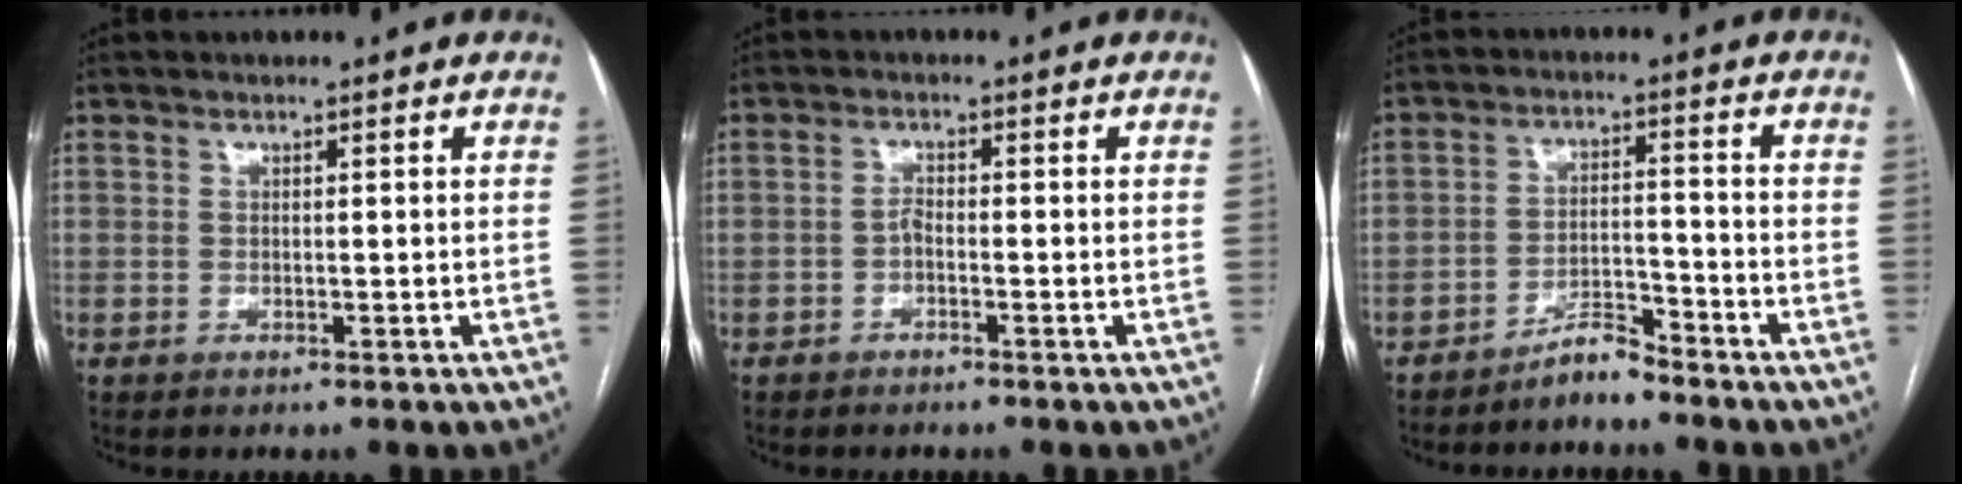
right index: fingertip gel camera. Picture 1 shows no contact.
{"total": 1.2, "force": [-0.6, 0.3, 0.9], "torque": [-0.017, 0.003, -0.014]}
{"total": 4.2, "force": [-3.9, 0.9, 1.3], "torque": [-0.015, -0.002, -0.071]}